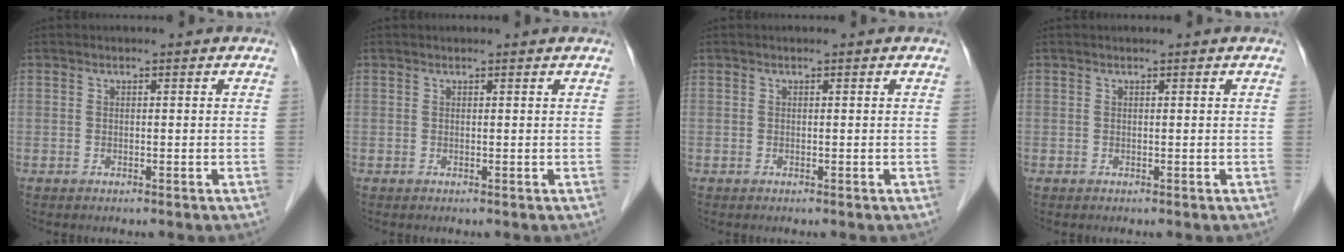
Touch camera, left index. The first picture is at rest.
{"total": 1.1, "force": [1.0, 0.0, 0.2], "torque": [-0.010, 0.005, 0.012]}
{"total": 0.0}
{"total": 0.7, "force": [0.6, 0.0, 0.3], "torque": [-0.001, 0.008, 0.011]}